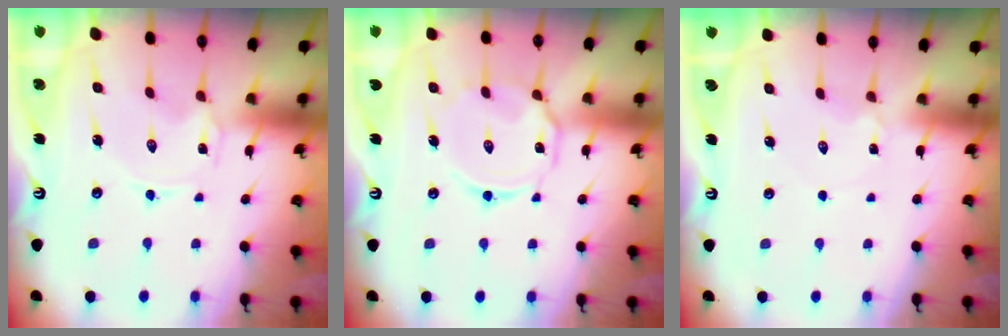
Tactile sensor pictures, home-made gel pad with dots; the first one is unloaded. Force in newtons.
{"total": 9.1, "press": 9.1, "slide": 0.7}
{"total": 2.6, "press": 2.6, "slide": 0.2}